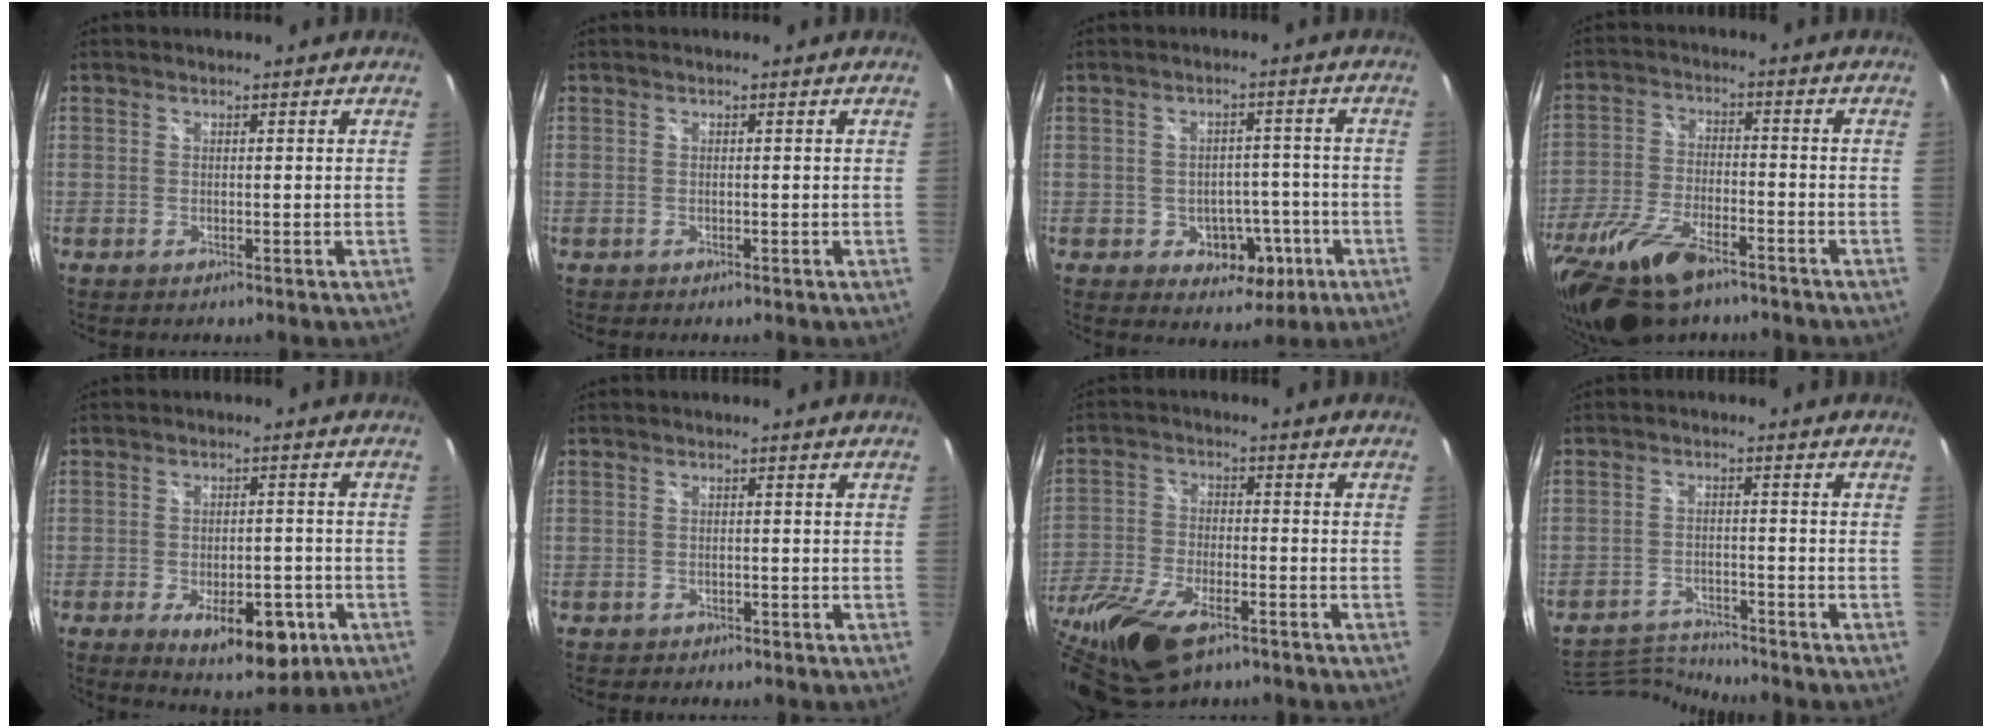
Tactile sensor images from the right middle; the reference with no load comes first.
{"total": 0.0}
{"total": 6.9, "force": [-2.7, 5.4, 3.3], "torque": [-0.058, 0.014, -0.019]}
{"total": 16.0, "force": [-11.2, 6.1, 9.6], "torque": [-0.219, -0.041, -0.208]}
{"total": 11.4, "force": [-5.3, 5.5, 8.5], "torque": [-0.135, -0.011, -0.062]}
{"total": 1.3, "force": [-1.0, 0.8, 0.0], "torque": [-0.006, 0.001, -0.015]}
{"total": 20.7, "force": [-13.3, 8.8, 13.2], "torque": [-0.314, -0.057, -0.243]}
{"total": 8.4, "force": [-8.4, 0.1, 1.1], "torque": [-0.045, 0.005, -0.152]}